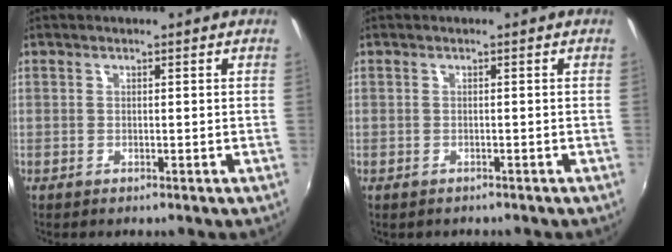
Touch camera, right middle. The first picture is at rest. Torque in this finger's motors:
{"motor_torque": [0.95, -1.19, 0.07, 0.09]}